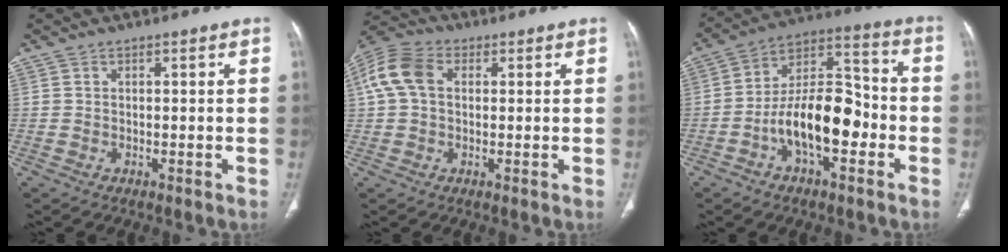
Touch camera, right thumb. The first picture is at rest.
{"total": 9.2, "force": [1.8, 6.3, 6.4], "torque": [-0.143, 0.027, 0.030]}
{"total": 15.9, "force": [-4.7, 7.9, 13.0], "torque": [-0.201, 0.048, -0.084]}